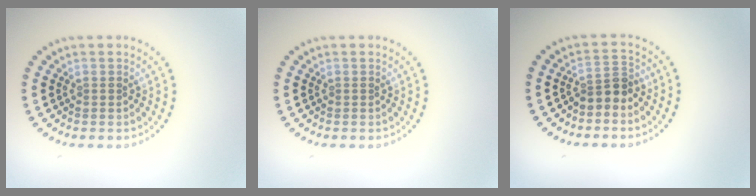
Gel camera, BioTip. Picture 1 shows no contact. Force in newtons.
{"total": 0.0}
{"total": 2.2, "press": 1.8, "slide": 1.4}